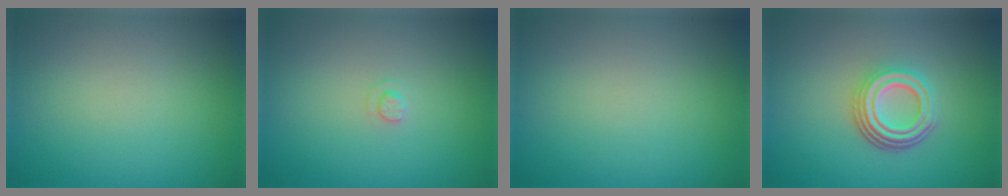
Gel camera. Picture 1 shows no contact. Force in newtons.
{"total": 0.9, "press": 0.9, "slide": 0.2}
{"total": 0.0}
{"total": 4.5, "press": 3.3, "slide": 3.1}